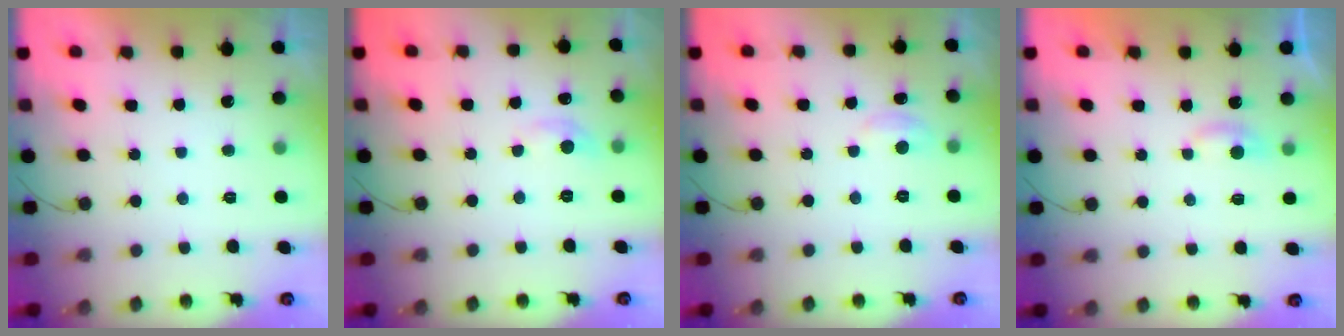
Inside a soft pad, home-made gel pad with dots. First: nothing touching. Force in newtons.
{"total": 5.4, "press": 5.3, "slide": 0.6}
{"total": 3.8, "press": 3.8, "slide": 0.5}
{"total": 2.8, "press": 2.8, "slide": 0.3}